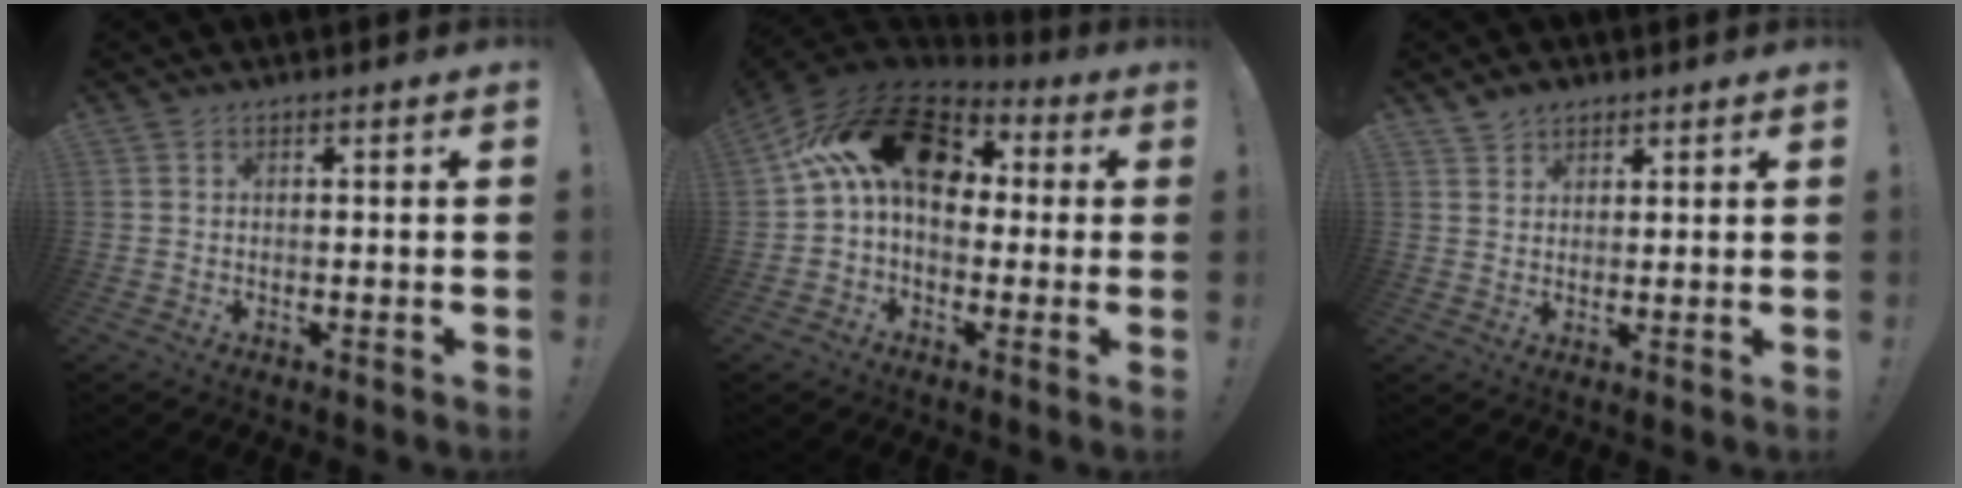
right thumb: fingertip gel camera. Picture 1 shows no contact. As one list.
[{"total": 19.6, "force": [5.1, 12.5, 14.2], "torque": [-0.227, 0.009, 0.096]}, {"total": 3.6, "force": [2.9, 2.1, 0.5], "torque": [-0.010, -0.017, 0.054]}]